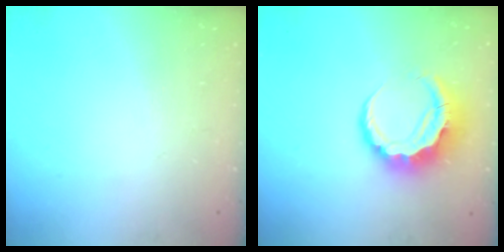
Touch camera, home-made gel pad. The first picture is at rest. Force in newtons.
{"total": 8.6, "press": 8.5, "slide": 1.5}